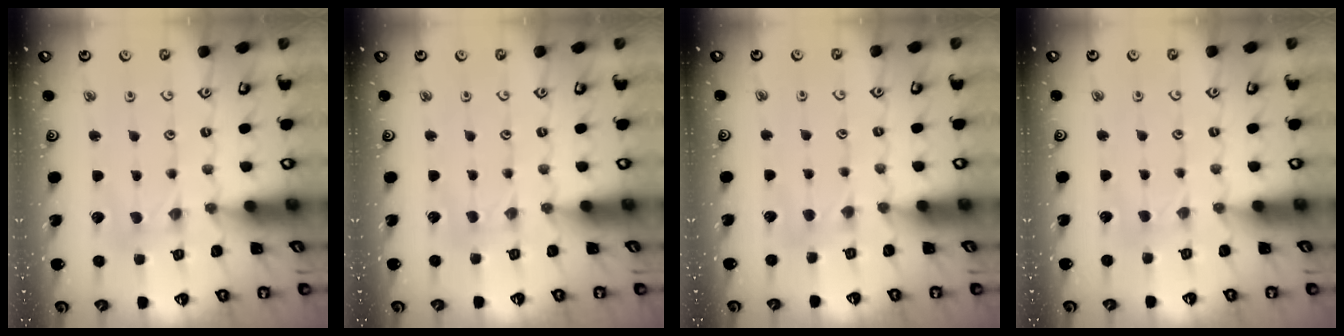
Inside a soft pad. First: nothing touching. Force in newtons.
{"total": 1.7, "press": 1.7, "slide": 0.4}
{"total": 3.6, "press": 3.5, "slide": 0.6}
{"total": 1.7, "press": 1.7, "slide": 0.2}